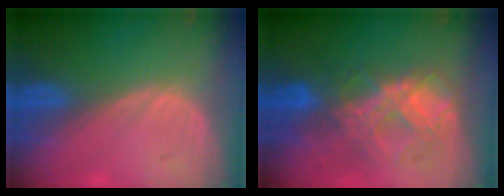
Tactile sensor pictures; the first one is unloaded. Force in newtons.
{"total": 8.3, "press": 7.4, "slide": 3.7}